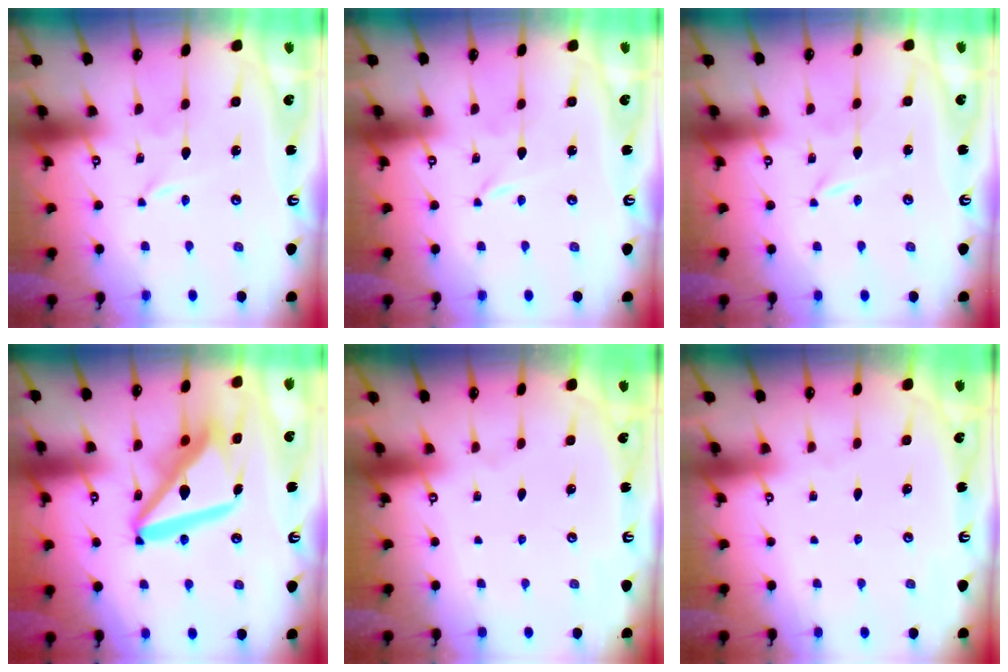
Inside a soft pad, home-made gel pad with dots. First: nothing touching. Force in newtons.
{"total": 0.0}
{"total": 0.0}
{"total": 17.1, "press": 17.0, "slide": 2.1}
{"total": 0.0}
{"total": 0.0}